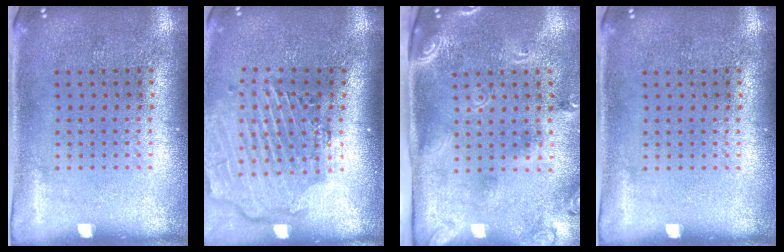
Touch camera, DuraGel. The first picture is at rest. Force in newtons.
{"total": 2.8, "press": 2.3, "slide": 1.7}
{"total": 2.5, "press": 1.7, "slide": 1.9}
{"total": 0.0}